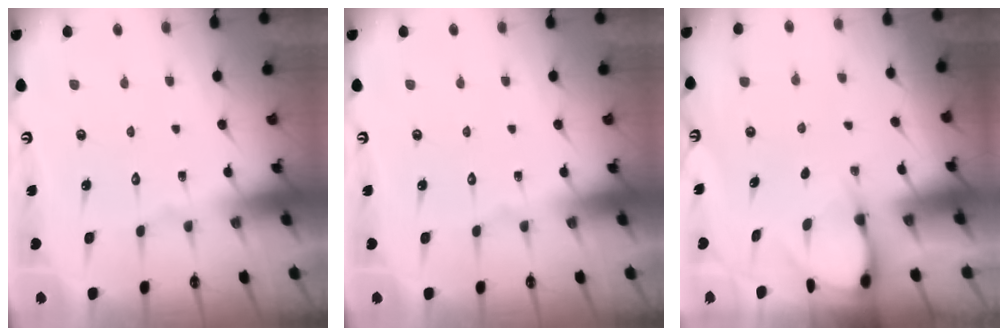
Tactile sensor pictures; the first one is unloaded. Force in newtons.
{"total": 0.0}
{"total": 3.2, "press": 3.2, "slide": 0.3}